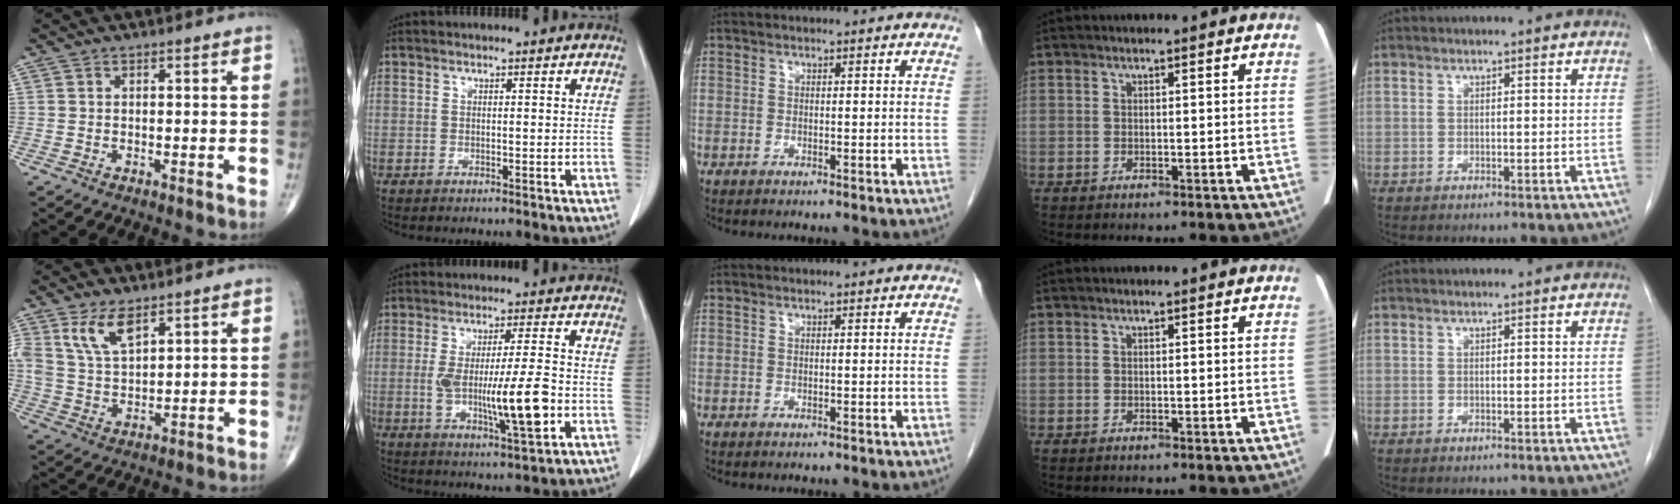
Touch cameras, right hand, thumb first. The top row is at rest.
{"thumb": {"total": 7.8, "force": [4.4, 3.6, 5.4], "torque": [-0.101, -0.017, 0.092]}, "index": {"total": 11.3, "force": [-2.1, 0.9, 11.1], "torque": [-0.194, -0.010, -0.032]}}